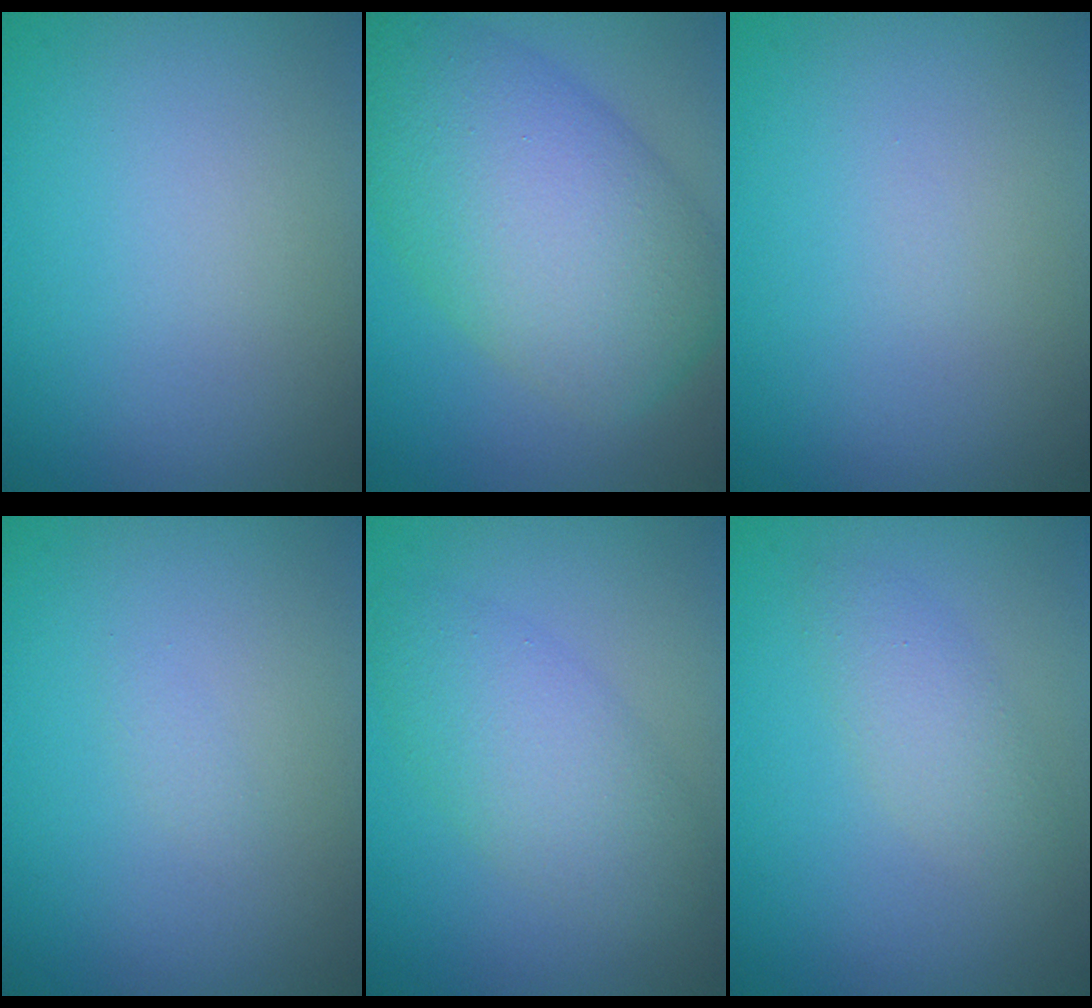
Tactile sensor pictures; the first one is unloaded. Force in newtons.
{"total": 11.5, "press": 11.5, "slide": 0.7}
{"total": 0.0}
{"total": 0.6, "press": 0.6, "slide": 0.0}
{"total": 4.4, "press": 4.4, "slide": 0.1}
{"total": 2.3, "press": 2.3, "slide": 0.1}